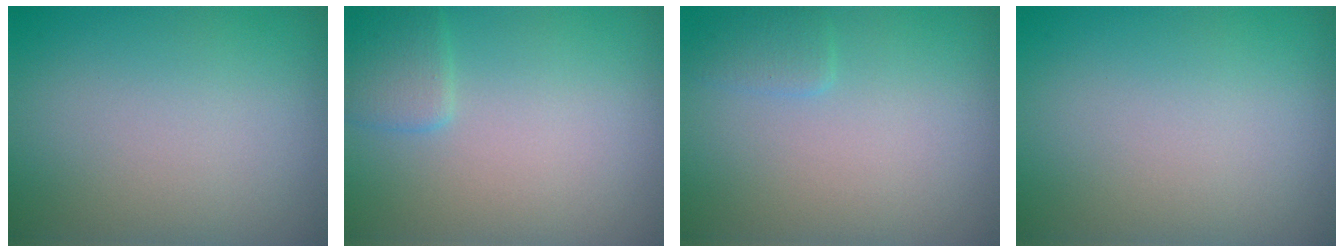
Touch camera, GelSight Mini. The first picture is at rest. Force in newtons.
{"total": 1.8, "press": 1.8, "slide": 0.1}
{"total": 1.2, "press": 1.2, "slide": 0.1}
{"total": 0.0}